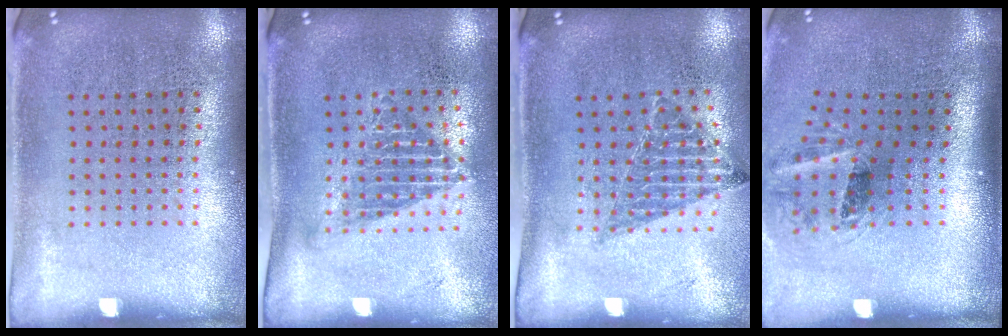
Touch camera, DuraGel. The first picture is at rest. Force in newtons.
{"total": 1.4, "press": 1.1, "slide": 0.9}
{"total": 1.0, "press": 0.9, "slide": 0.4}
{"total": 1.6, "press": 1.1, "slide": 1.1}